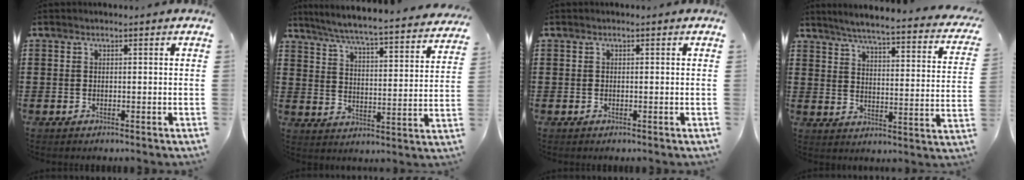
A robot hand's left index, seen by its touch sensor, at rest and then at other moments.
{"total": 5.1, "force": [4.9, -0.5, 1.6], "torque": [-0.056, -0.041, 0.078]}
{"total": 0.0}
{"total": 4.3, "force": [3.7, -0.4, 2.1], "torque": [-0.061, -0.033, 0.054]}